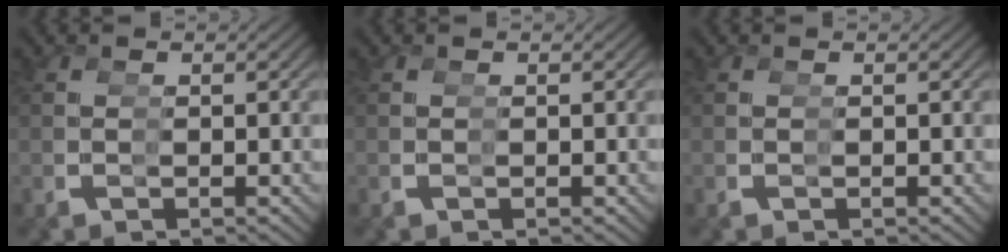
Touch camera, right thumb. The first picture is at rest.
{"total": 0.0}
{"total": 0.0}